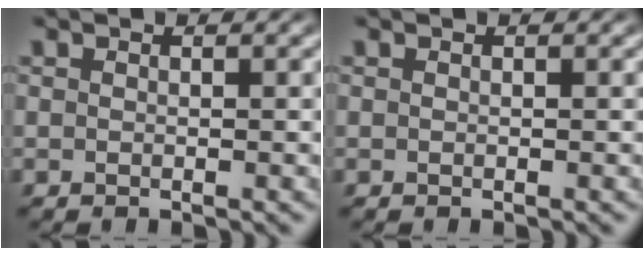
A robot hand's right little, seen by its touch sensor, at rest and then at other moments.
{"total": 0.0}